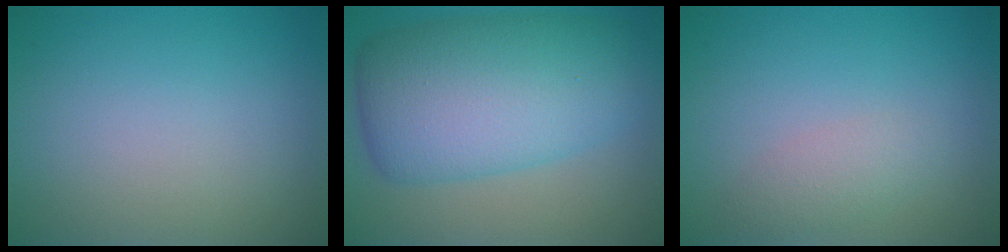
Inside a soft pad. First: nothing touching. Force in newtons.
{"total": 10.6, "press": 10.6, "slide": 0.3}
{"total": 1.8, "press": 1.8, "slide": 0.1}